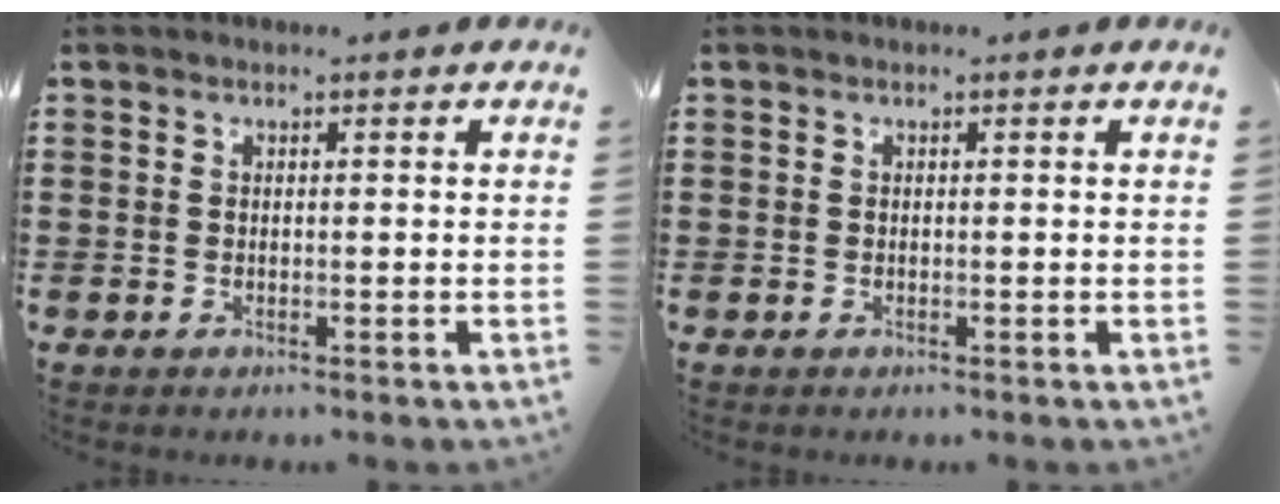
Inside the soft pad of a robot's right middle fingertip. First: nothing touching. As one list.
[{"total": 0.0}]